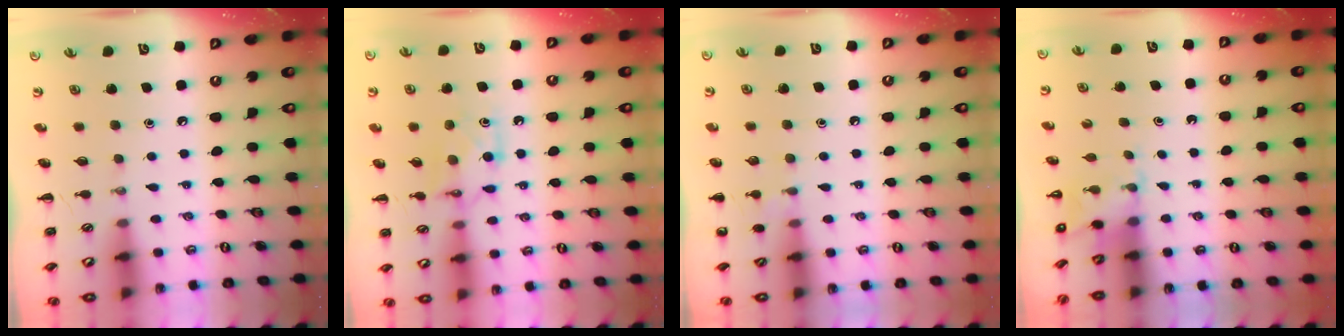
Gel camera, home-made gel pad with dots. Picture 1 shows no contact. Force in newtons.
{"total": 6.5, "press": 6.4, "slide": 1.0}
{"total": 5.8, "press": 5.5, "slide": 1.9}
{"total": 3.0, "press": 2.8, "slide": 1.0}